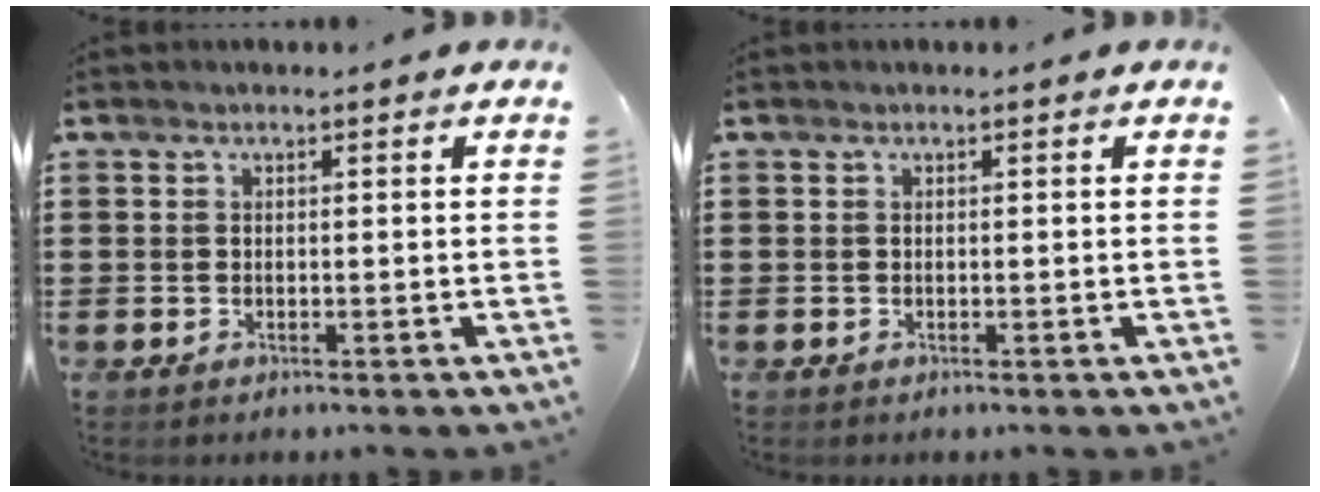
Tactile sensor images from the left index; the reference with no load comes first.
{"total": 0.0}